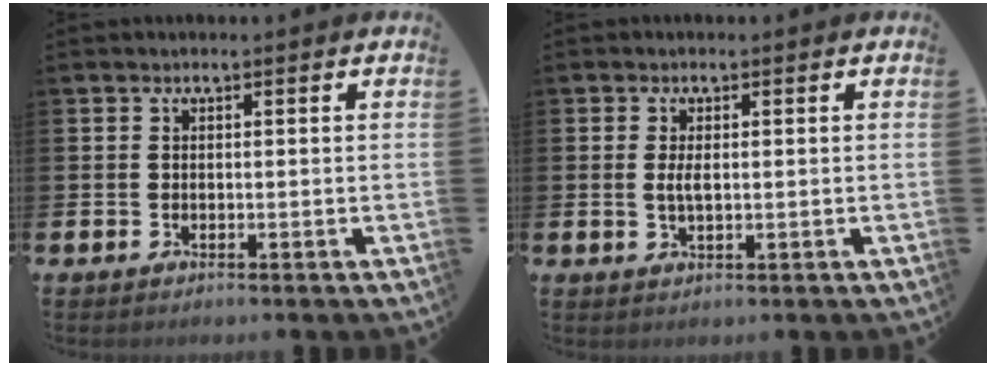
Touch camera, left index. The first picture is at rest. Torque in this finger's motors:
{"motor_torque": [0.40, 0.24, 0.05, 0.03]}